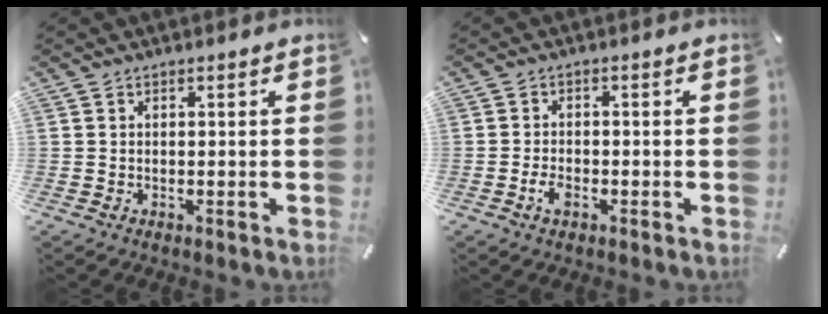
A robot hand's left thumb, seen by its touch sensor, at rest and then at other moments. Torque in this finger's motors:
{"motor_torque": [-0.01, 0.01, 0.06, 0.09, 0.01]}